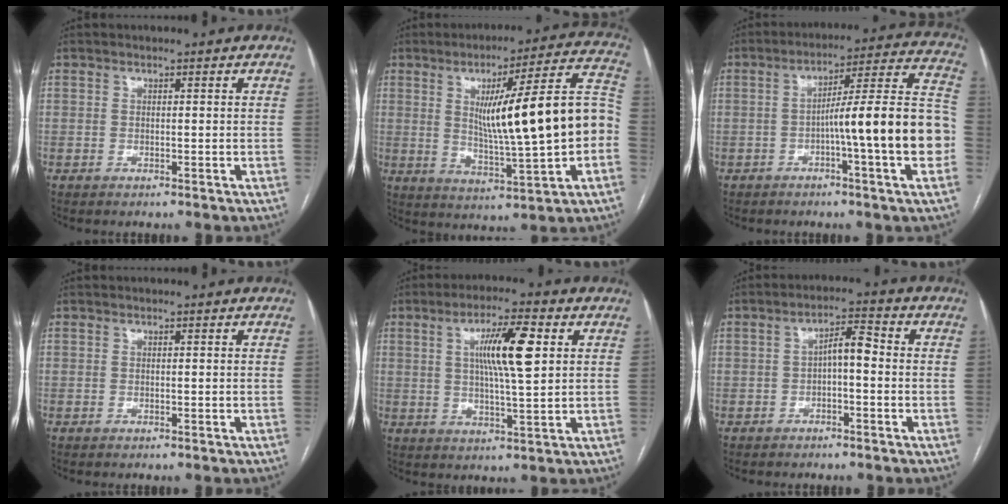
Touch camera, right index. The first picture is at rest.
{"total": 19.3, "force": [0.2, 1.2, 19.3], "torque": [-0.284, 0.021, 0.005]}
{"total": 16.6, "force": [-3.6, -0.1, 16.2], "torque": [-0.234, 0.022, -0.059]}
{"total": 0.0}
{"total": 9.9, "force": [2.7, 1.1, 9.5], "torque": [-0.167, 0.005, 0.045]}
{"total": 4.3, "force": [-0.4, 1.4, 4.0], "torque": [-0.069, 0.020, -0.008]}